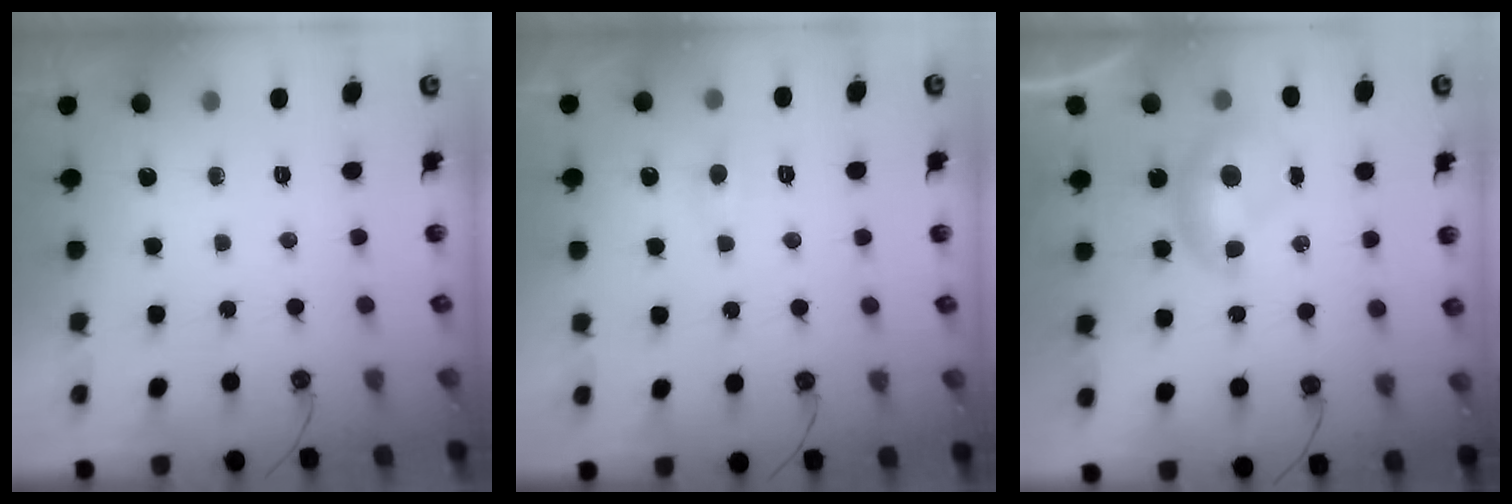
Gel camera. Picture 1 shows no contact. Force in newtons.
{"total": 0.6, "press": 0.3, "slide": 0.4}
{"total": 0.0}